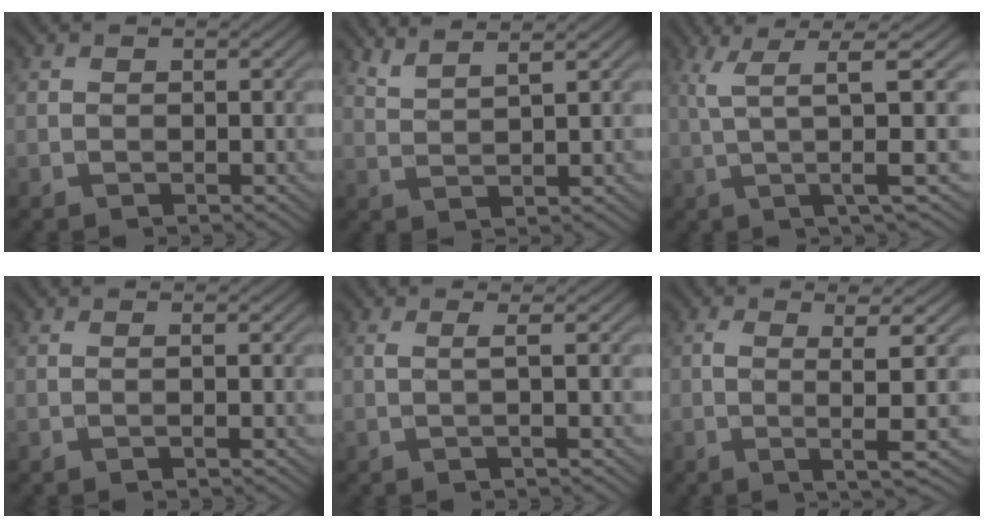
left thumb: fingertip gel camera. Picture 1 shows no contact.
{"total": 3.7, "force": [2.9, 0.5, 2.3], "torque": [-0.034, 0.005, 0.055]}
{"total": 7.9, "force": [2.1, 0.8, 7.6], "torque": [-0.145, 0.021, 0.041]}
{"total": 0.8, "force": [0.0, -0.1, 0.8], "torque": [-0.015, 0.003, -0.004]}
{"total": 1.7, "force": [0.2, 0.0, 1.7], "torque": [-0.035, 0.006, -0.005]}
{"total": 5.2, "force": [0.1, 0.3, 5.2], "torque": [-0.099, 0.008, -0.001]}